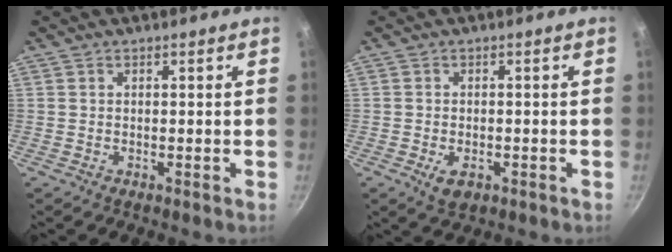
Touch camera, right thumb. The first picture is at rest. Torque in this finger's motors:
{"motor_torque": [-0.34, 0.20, 0.27, 0.28, 0.09]}